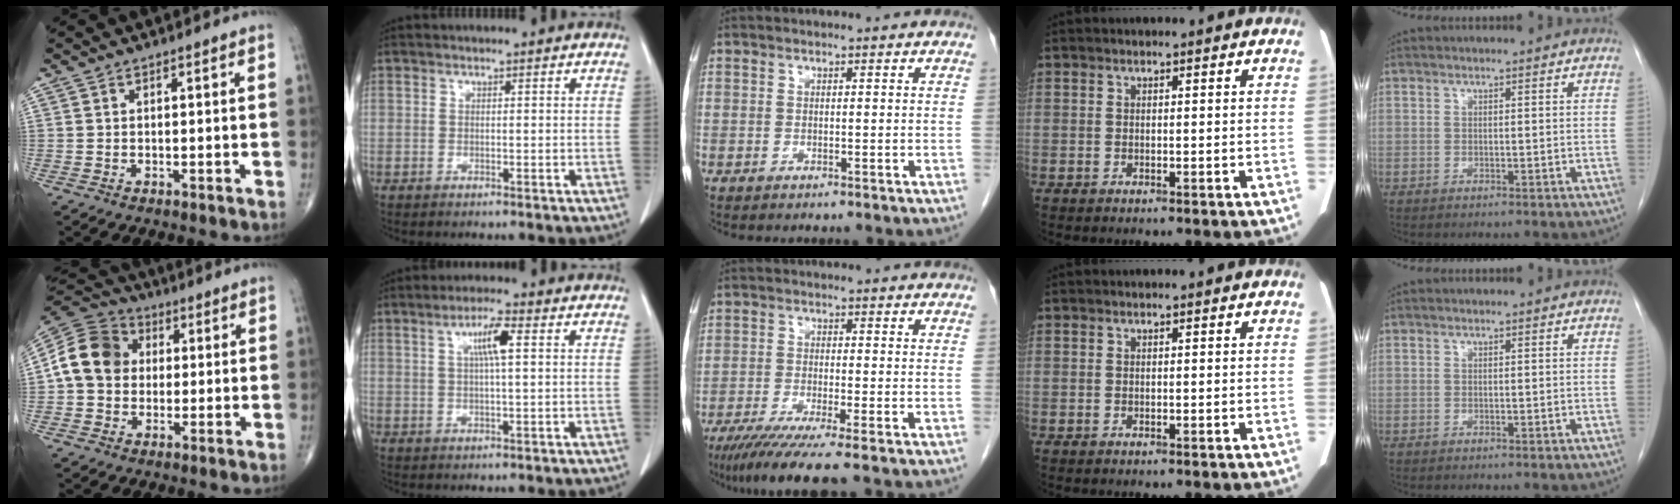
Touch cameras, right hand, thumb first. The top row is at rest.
{"thumb": {"total": 12.5, "force": [1.1, 10.5, 6.8], "torque": [-0.111, 0.025, 0.008]}, "index": {"total": 4.9, "force": [1.4, 0.4, 4.7], "torque": [-0.086, 0.005, 0.025]}, "middle": {"total": 8.2, "force": [-6.2, -0.9, 5.2], "torque": [-0.079, -0.026, -0.103]}}